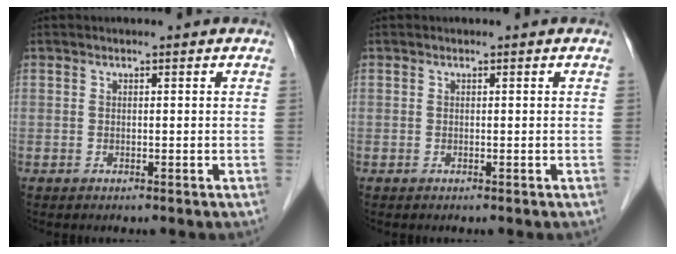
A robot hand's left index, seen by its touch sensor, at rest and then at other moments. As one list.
[{"total": 0.0}]